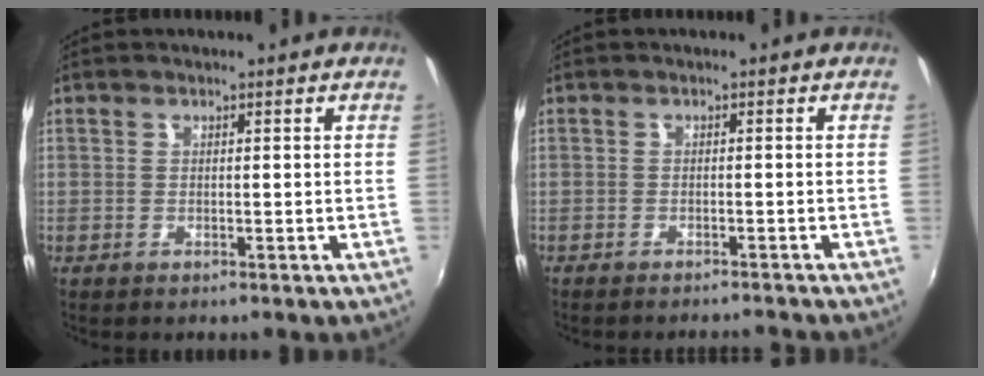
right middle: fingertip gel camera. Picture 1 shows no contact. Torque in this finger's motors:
{"motor_torque": [0.12, -0.23, 0.09, 0.07]}